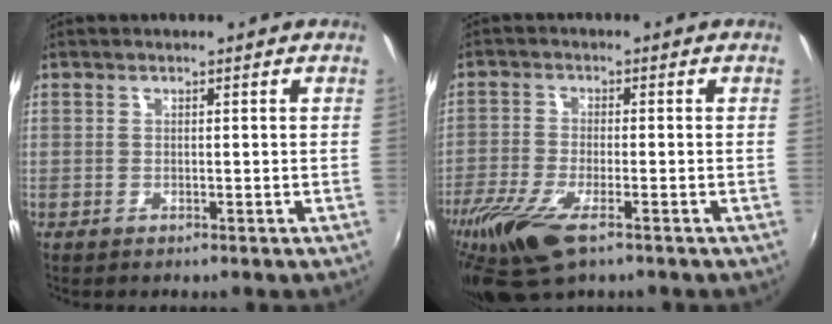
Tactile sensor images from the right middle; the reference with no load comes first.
{"total": 13.0, "force": [-8.2, 4.0, 9.3], "torque": [-0.213, -0.053, -0.156]}